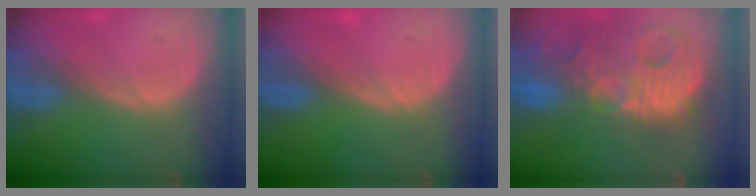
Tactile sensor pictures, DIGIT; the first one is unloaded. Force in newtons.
{"total": 0.0}
{"total": 14.7, "press": 12.8, "slide": 7.4}